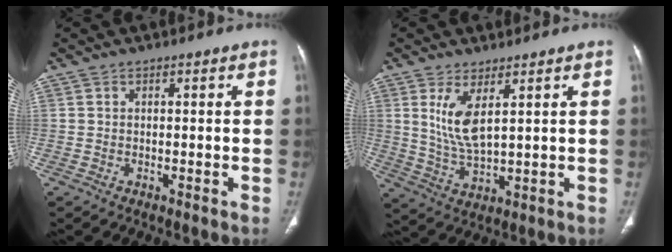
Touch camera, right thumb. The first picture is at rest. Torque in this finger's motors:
{"motor_torque": [-0.54, 1.00, 1.07, 0.30, 0.05]}